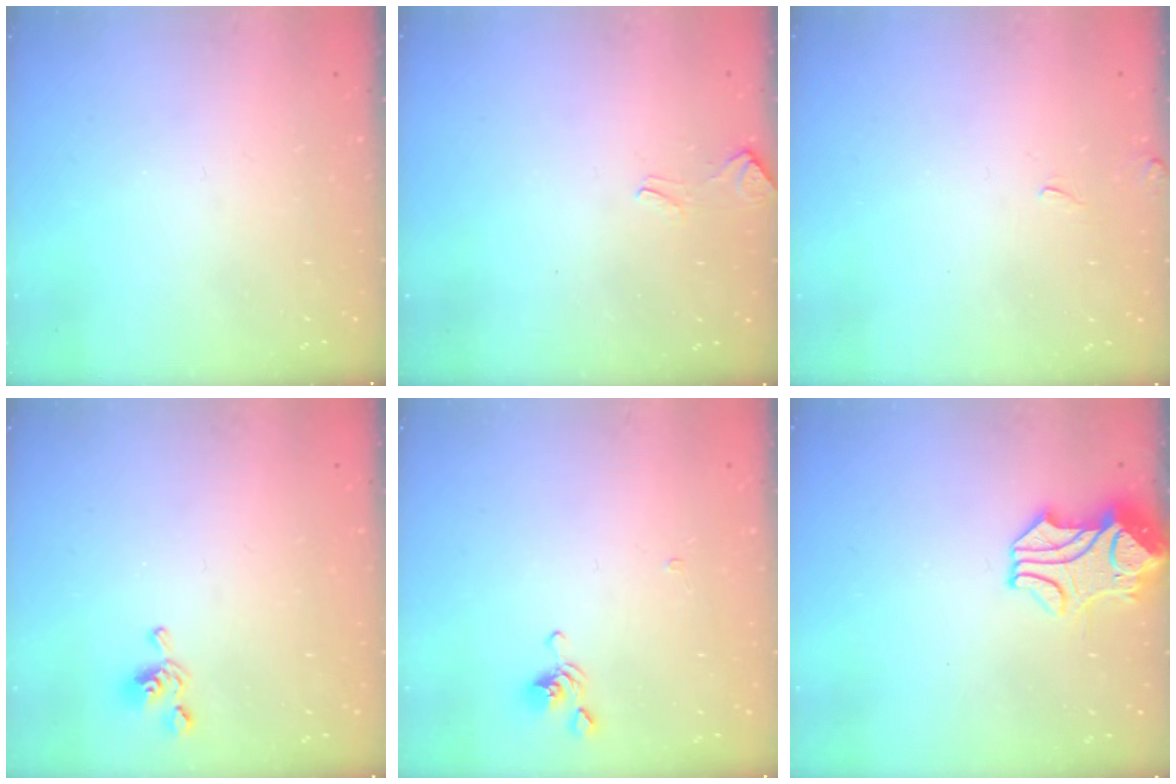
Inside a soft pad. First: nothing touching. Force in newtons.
{"total": 3.8, "press": 3.7, "slide": 0.6}
{"total": 4.0, "press": 4.0, "slide": 0.4}
{"total": 3.4, "press": 3.3, "slide": 0.7}
{"total": 3.8, "press": 3.7, "slide": 0.4}
{"total": 2.0, "press": 1.7, "slide": 1.1}